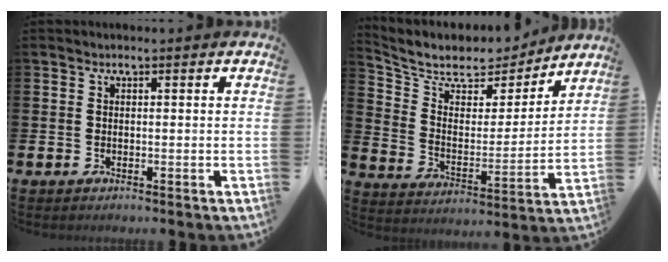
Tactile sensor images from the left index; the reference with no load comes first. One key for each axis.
{"total": 7.6, "fx": 6.7, "fy": 3.2, "fz": 1.7, "tx": -0.078, "ty": -0.048, "tz": 0.115}